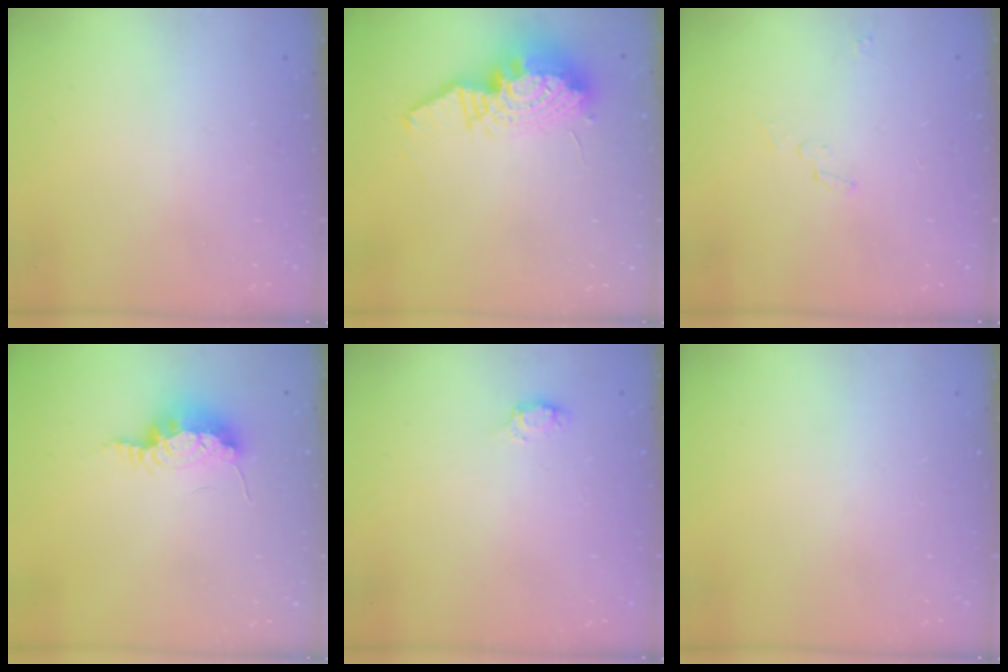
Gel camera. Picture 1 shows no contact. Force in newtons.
{"total": 12.8, "press": 12.8, "slide": 1.4}
{"total": 3.6, "press": 3.4, "slide": 1.3}
{"total": 14.3, "press": 9.4, "slide": 10.8}
{"total": 3.1, "press": 3.1, "slide": 0.4}
{"total": 0.0}